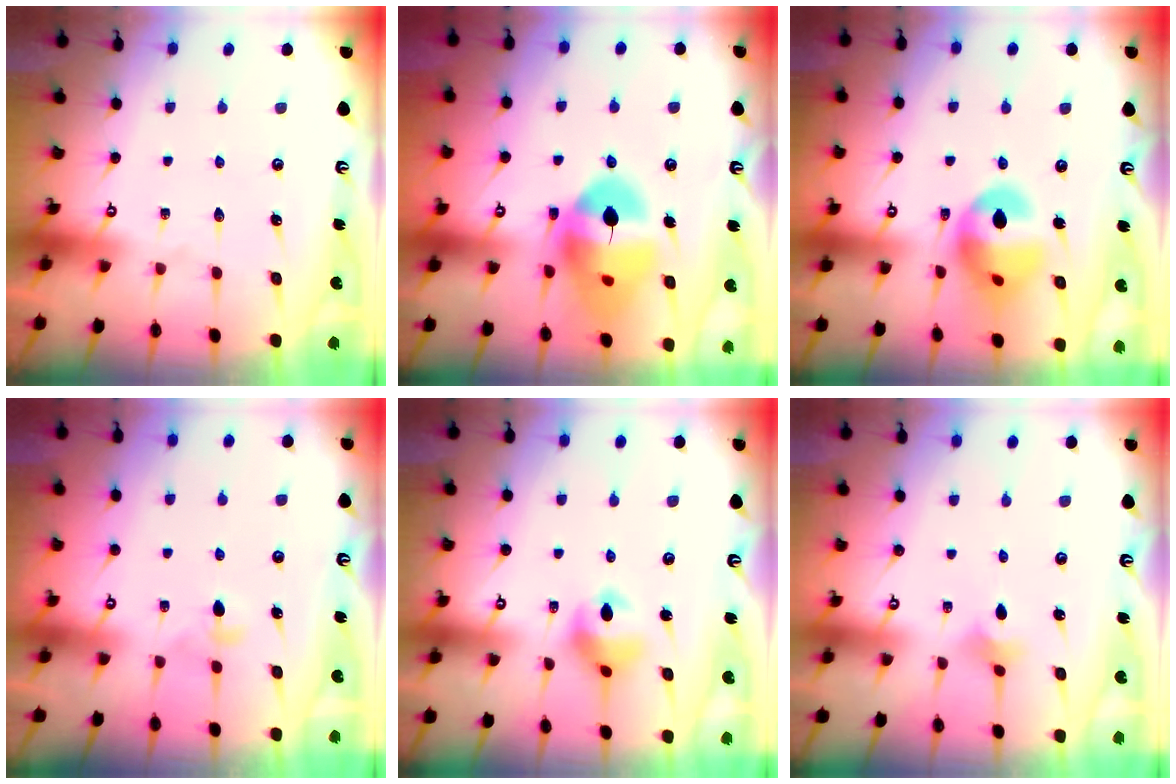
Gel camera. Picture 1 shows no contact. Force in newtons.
{"total": 16.6, "press": 16.5, "slide": 2.0}
{"total": 14.7, "press": 14.6, "slide": 1.6}
{"total": 3.3, "press": 3.2, "slide": 0.9}
{"total": 8.7, "press": 8.6, "slide": 1.1}
{"total": 2.8, "press": 2.7, "slide": 0.6}